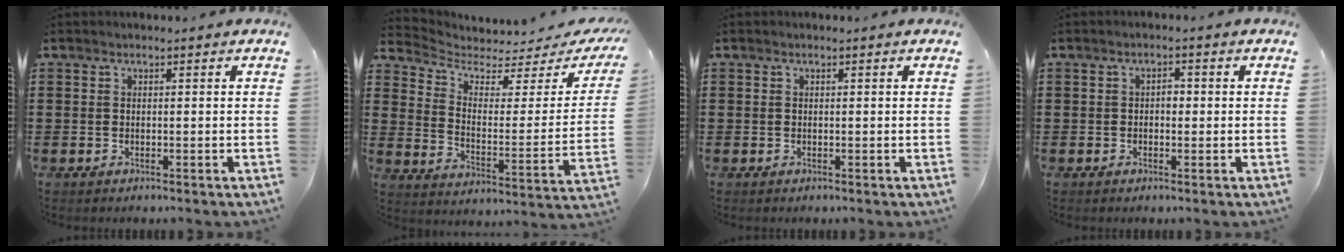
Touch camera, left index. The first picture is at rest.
{"total": 3.5, "force": [2.9, 1.2, 1.5], "torque": [-0.052, -0.029, 0.046]}
{"total": 0.0}
{"total": 1.5, "force": [0.1, 0.7, 1.3], "torque": [-0.026, 0.003, 0.001]}